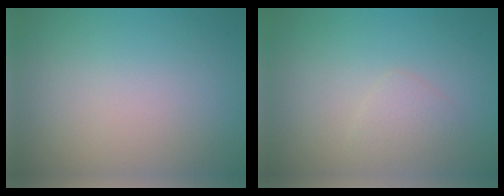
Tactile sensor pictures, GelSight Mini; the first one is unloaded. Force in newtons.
{"total": 1.4, "press": 1.4, "slide": 0.1}